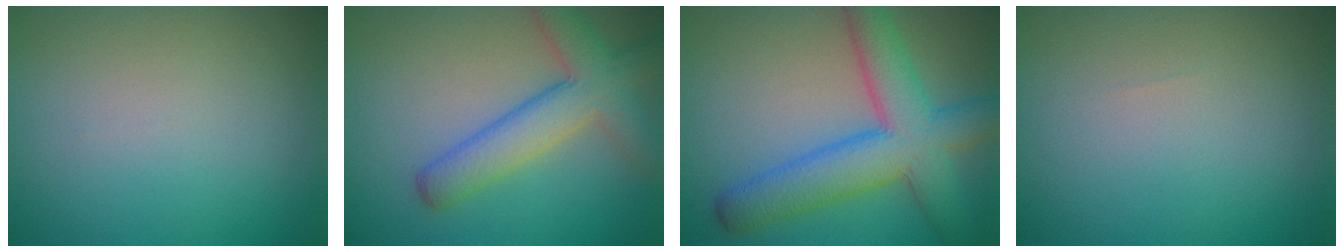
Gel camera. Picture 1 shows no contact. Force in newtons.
{"total": 5.5, "press": 5.5, "slide": 0.2}
{"total": 8.0, "press": 8.0, "slide": 0.3}
{"total": 0.0}